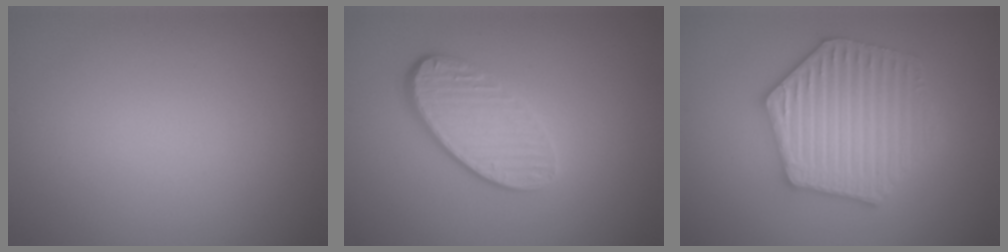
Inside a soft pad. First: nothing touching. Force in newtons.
{"total": 4.6, "press": 3.3, "slide": 3.2}
{"total": 6.1, "press": 6.1, "slide": 1.1}